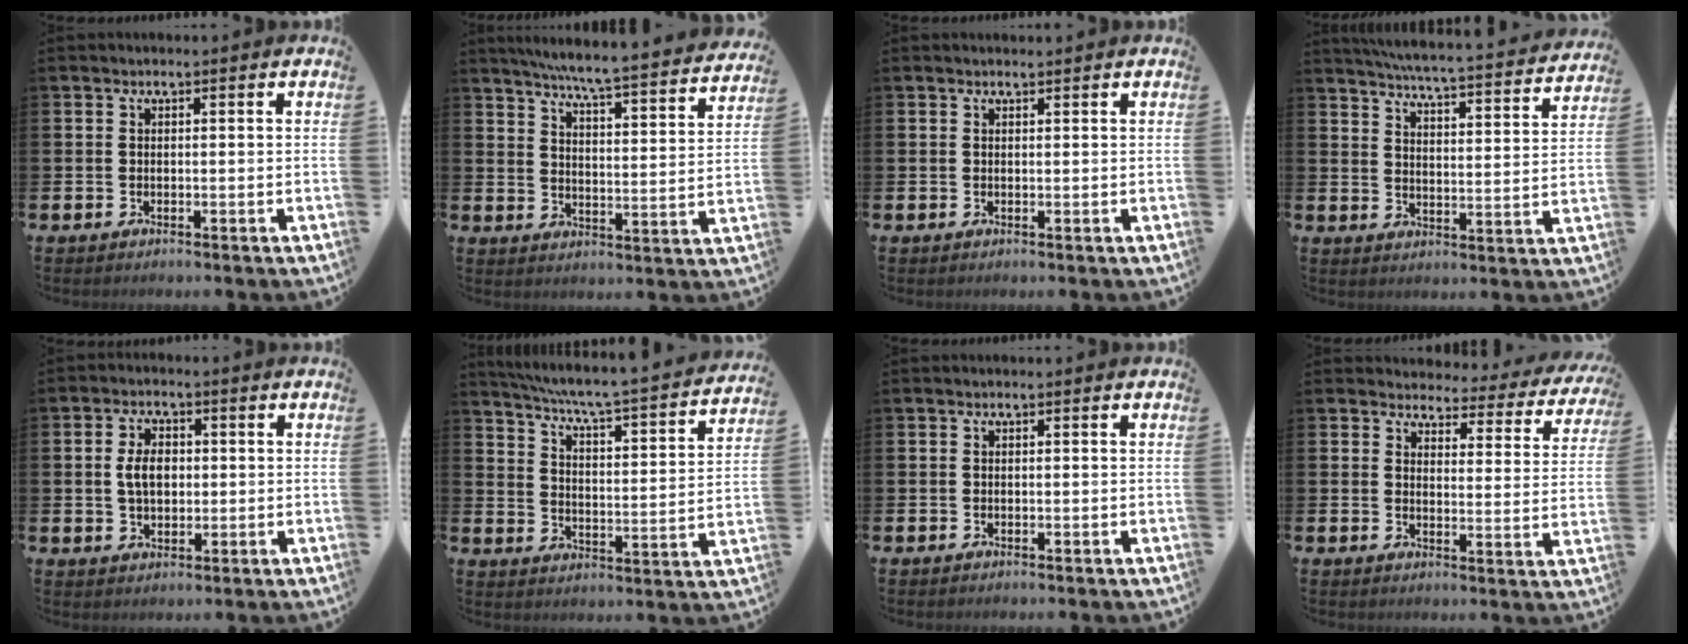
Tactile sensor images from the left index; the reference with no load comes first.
{"total": 6.8, "force": [6.4, -0.3, 2.3], "torque": [-0.065, -0.050, 0.109]}
{"total": 0.6, "force": [0.6, 0.1, 0.1], "torque": [0.004, -0.002, 0.010]}
{"total": 5.4, "force": [5.2, 0.0, 1.5], "torque": [-0.048, -0.046, 0.086]}
{"total": 4.2, "force": [0.5, 2.8, 3.1], "torque": [-0.047, 0.005, 0.002]}
{"total": 5.3, "force": [4.7, 0.1, 2.5], "torque": [-0.076, -0.043, 0.071]}
{"total": 0.0}
{"total": 3.3, "force": [3.0, 1.2, 0.4], "torque": [-0.016, -0.036, 0.043]}